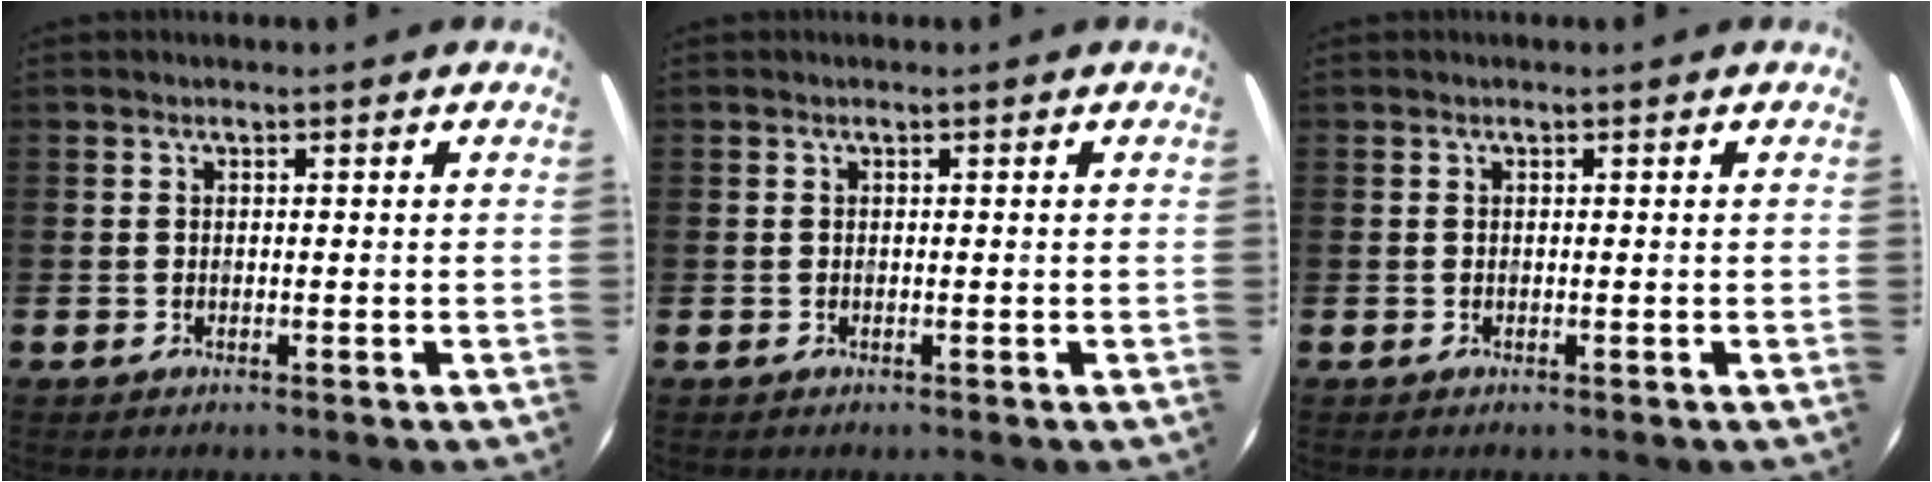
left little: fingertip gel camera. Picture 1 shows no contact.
{"total": 0.0}
{"total": 0.0}